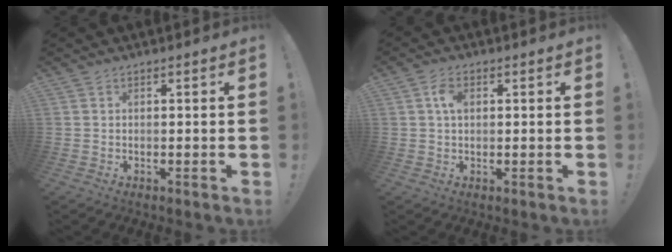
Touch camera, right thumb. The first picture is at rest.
{"total": 4.2, "force": [1.0, 2.6, 3.2], "torque": [-0.049, 0.002, 0.014]}